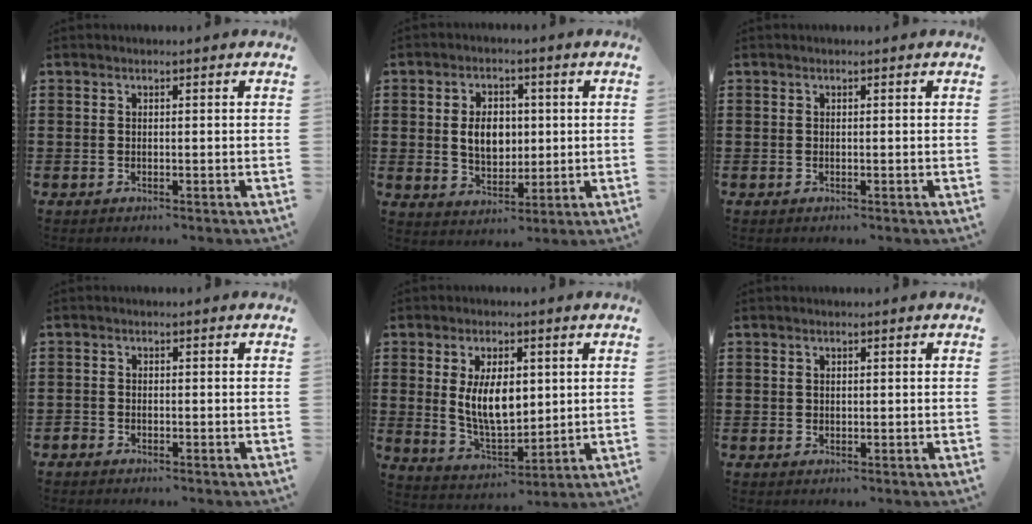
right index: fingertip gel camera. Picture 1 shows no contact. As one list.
[{"total": 6.2, "force": [0.5, 4.5, 4.2], "torque": [-0.077, 0.009, 0.003]}, {"total": 0.0}, {"total": 1.0, "force": [-0.9, 0.5, 0.1], "torque": [-0.005, 0.002, -0.020]}, {"total": 9.2, "force": [1.5, 4.9, 7.6], "torque": [-0.149, 0.002, 0.023]}, {"total": 0.7, "force": [0.3, 0.6, 0.3], "torque": [-0.008, 0.004, 0.006]}]